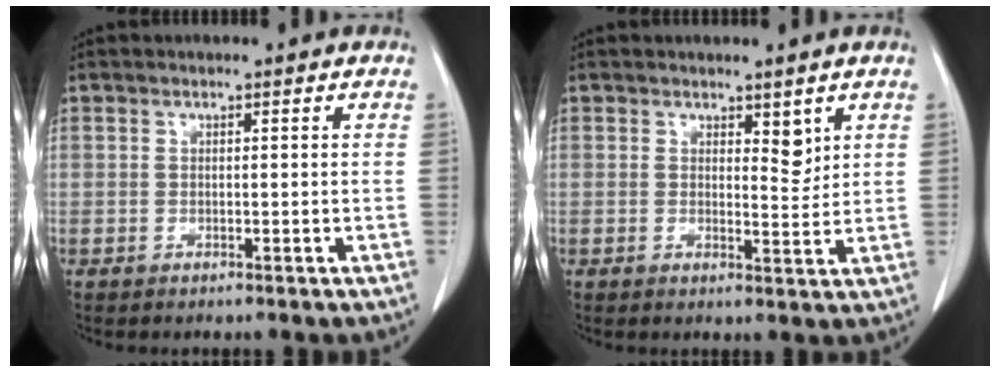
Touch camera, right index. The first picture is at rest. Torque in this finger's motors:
{"motor_torque": [0.07, 0.07, 0.00, 0.00]}